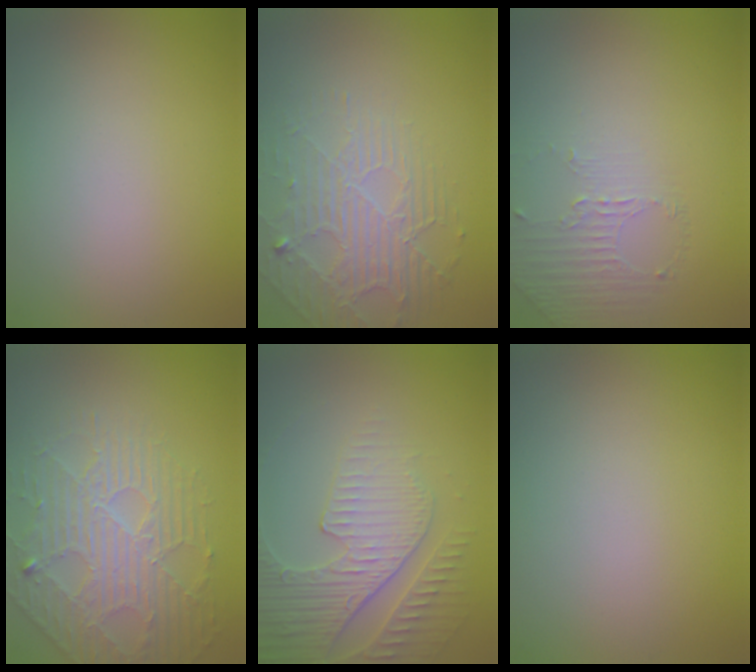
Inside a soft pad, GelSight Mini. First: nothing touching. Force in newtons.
{"total": 2.6, "press": 2.0, "slide": 1.7}
{"total": 1.4, "press": 0.6, "slide": 1.2}
{"total": 4.1, "press": 4.0, "slide": 1.0}
{"total": 4.3, "press": 4.3, "slide": 0.4}
{"total": 0.0}